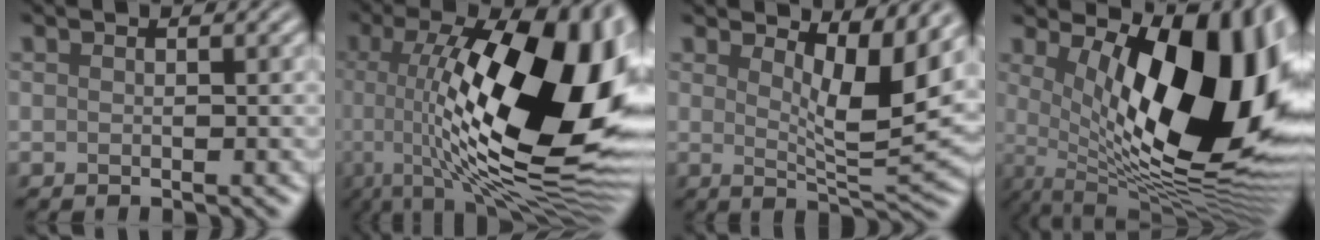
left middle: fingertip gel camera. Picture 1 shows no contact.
{"total": 18.2, "force": [1.0, 6.9, 16.8], "torque": [-0.239, 0.005, 0.019]}
{"total": 5.9, "force": [2.9, 1.5, 4.9], "torque": [-0.071, -0.011, 0.045]}
{"total": 14.9, "force": [2.3, 6.3, 13.3], "torque": [-0.170, -0.016, 0.039]}